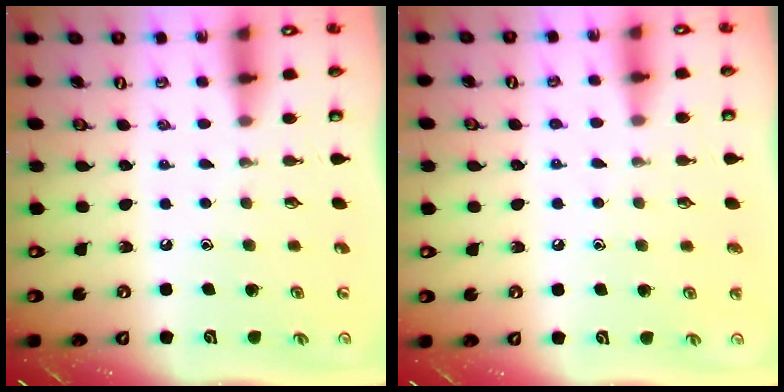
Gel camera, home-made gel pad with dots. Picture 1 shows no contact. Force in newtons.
{"total": 5.0, "press": 4.9, "slide": 1.0}